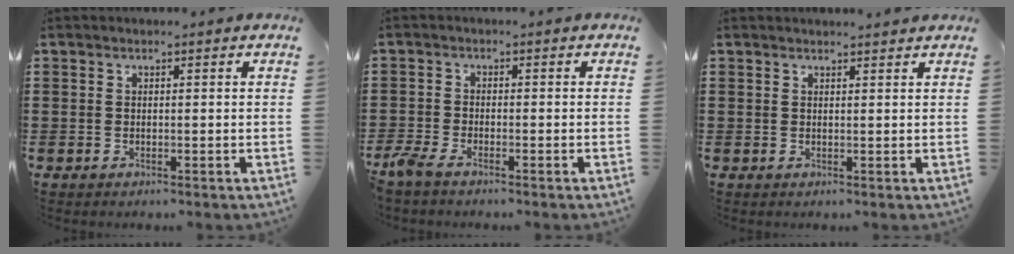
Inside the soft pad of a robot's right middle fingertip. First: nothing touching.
{"total": 2.6, "force": [-2.1, 0.5, 1.4], "torque": [-0.053, -0.007, -0.051]}
{"total": 1.0, "force": [1.0, -0.1, 0.2], "torque": [0.003, -0.005, 0.016]}